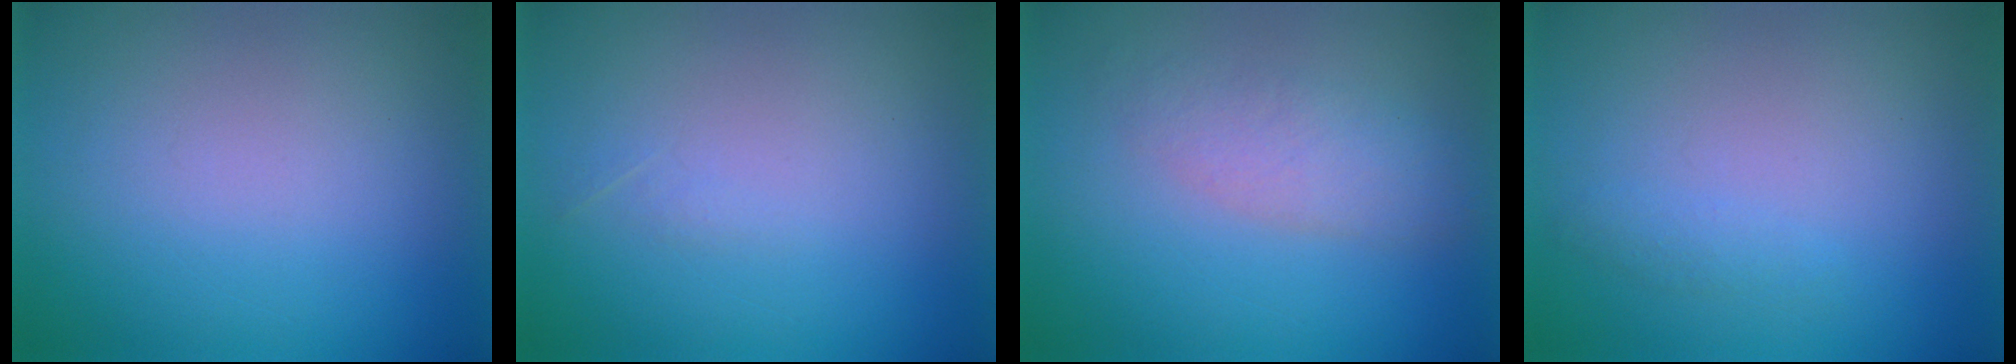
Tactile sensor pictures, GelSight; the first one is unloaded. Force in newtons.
{"total": 1.0}
{"total": 2.9}
{"total": 1.4}